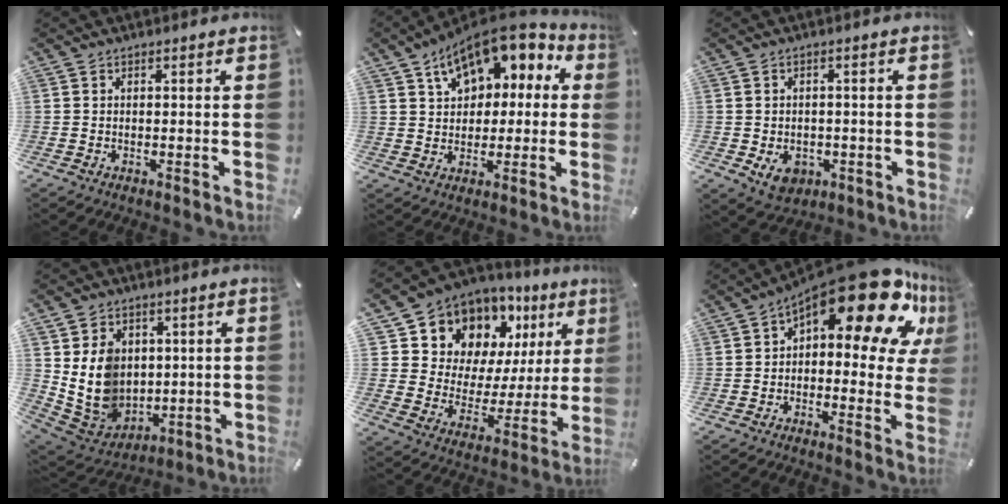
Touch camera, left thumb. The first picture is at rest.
{"total": 11.6, "force": [6.4, 8.2, 5.2], "torque": [-0.084, -0.040, 0.118]}
{"total": 5.7, "force": [-1.8, 4.7, 2.8], "torque": [-0.039, 0.005, -0.030]}
{"total": 11.2, "force": [2.5, 10.0, 4.3], "torque": [-0.107, -0.019, 0.053]}
{"total": 10.7, "force": [8.5, 6.5, 0.6], "torque": [-0.022, -0.099, 0.149]}
{"total": 20.5, "force": [11.7, 8.0, 14.8], "torque": [-0.218, -0.087, 0.197]}